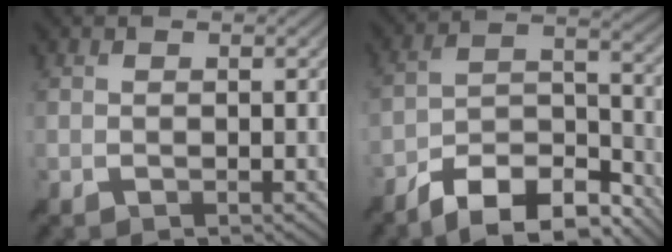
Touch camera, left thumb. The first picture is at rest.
{"total": 12.3, "force": [-9.7, 3.7, 6.6], "torque": [-0.114, 0.006, -0.186]}